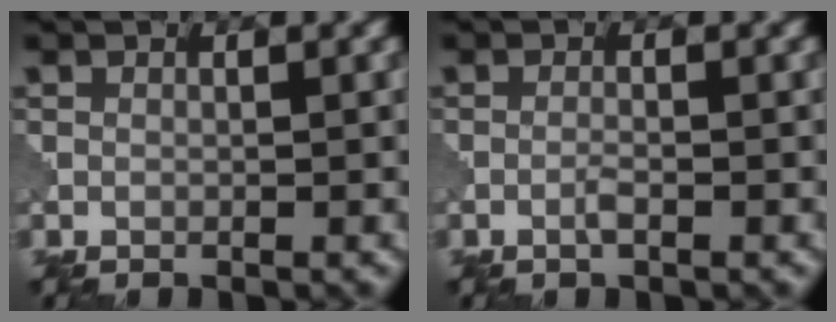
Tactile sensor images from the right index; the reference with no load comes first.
{"total": 1.0, "force": [-0.5, 0.1, 0.8], "torque": [-0.017, 0.001, -0.013]}